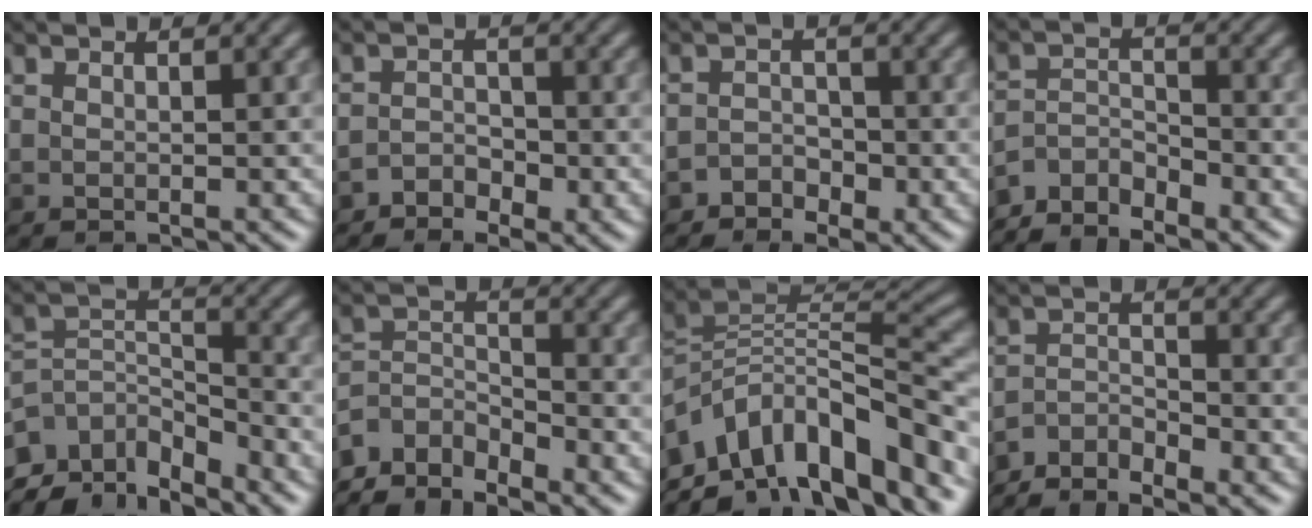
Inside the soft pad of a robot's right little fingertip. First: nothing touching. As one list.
[{"total": 2.3, "force": [-1.4, 1.5, 1.0], "torque": [-0.011, 0.003, -0.029]}, {"total": 2.0, "force": [-1.3, 1.4, 0.5], "torque": [0.000, 0.006, -0.026]}, {"total": 3.7, "force": [-3.4, 1.3, 0.8], "torque": [-0.013, 0.001, -0.074]}, {"total": 7.1, "force": [-5.1, 3.1, 3.8], "torque": [-0.063, -0.008, -0.103]}, {"total": 4.9, "force": [-4.2, 1.9, 1.6], "torque": [-0.026, -0.003, -0.088]}, {"total": 12.5, "force": [-6.1, 6.1, 9.0], "torque": [-0.157, 0.024, -0.106]}, {"total": 3.4, "force": [-3.1, 0.9, 0.9], "torque": [-0.018, -0.001, -0.069]}]